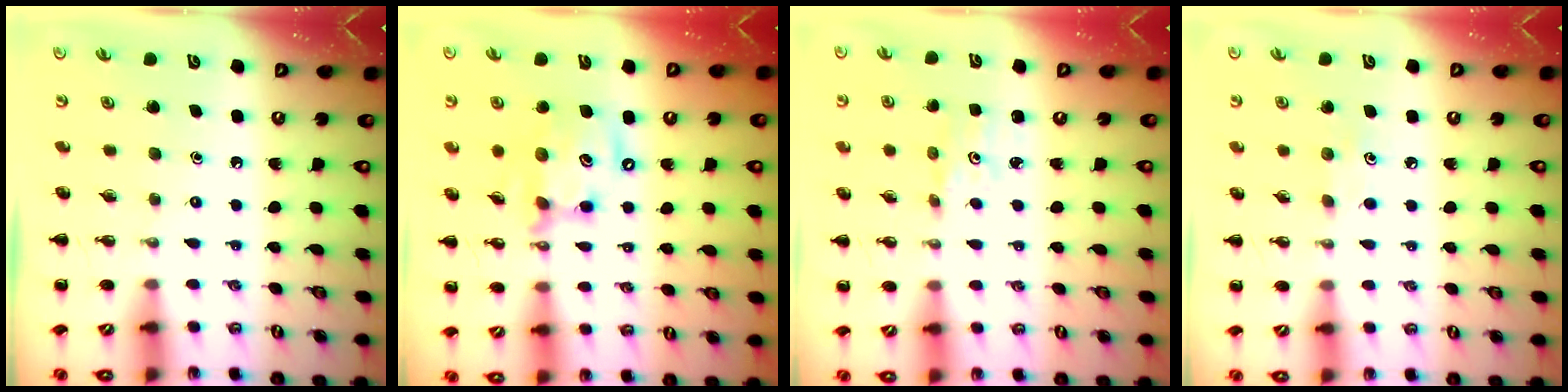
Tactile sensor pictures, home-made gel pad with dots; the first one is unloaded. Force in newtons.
{"total": 14.0, "press": 13.6, "slide": 3.4}
{"total": 1.5, "press": 1.4, "slide": 0.5}
{"total": 4.5, "press": 4.3, "slide": 1.4}